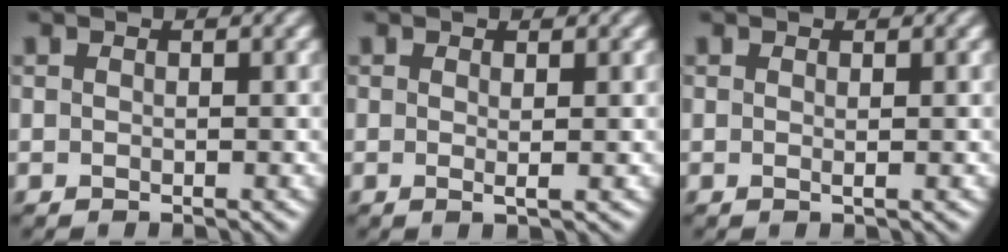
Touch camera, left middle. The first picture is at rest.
{"total": 0.9, "force": [-0.1, -0.5, 0.7], "torque": [-0.016, -0.001, -0.002]}
{"total": 0.6, "force": [-0.1, -0.4, 0.4], "torque": [-0.007, 0.000, 0.000]}